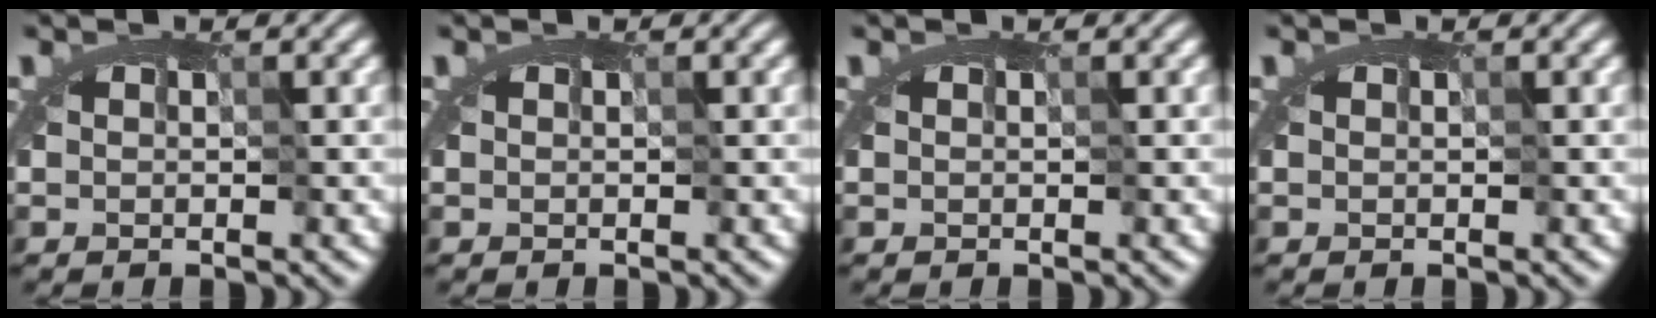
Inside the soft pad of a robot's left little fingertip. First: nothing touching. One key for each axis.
{"total": 0.0}
{"total": 0.0}
{"total": 0.0}